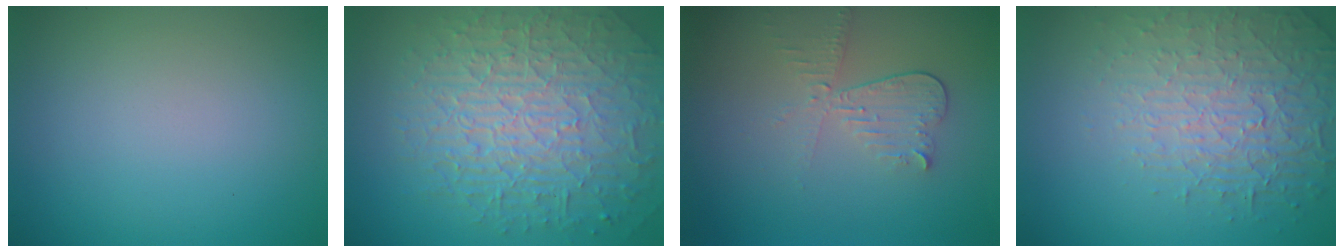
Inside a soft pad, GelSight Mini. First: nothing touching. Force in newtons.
{"total": 9.7, "press": 6.4, "slide": 7.3}
{"total": 3.0, "press": 2.6, "slide": 1.5}
{"total": 4.0, "press": 3.9, "slide": 1.1}